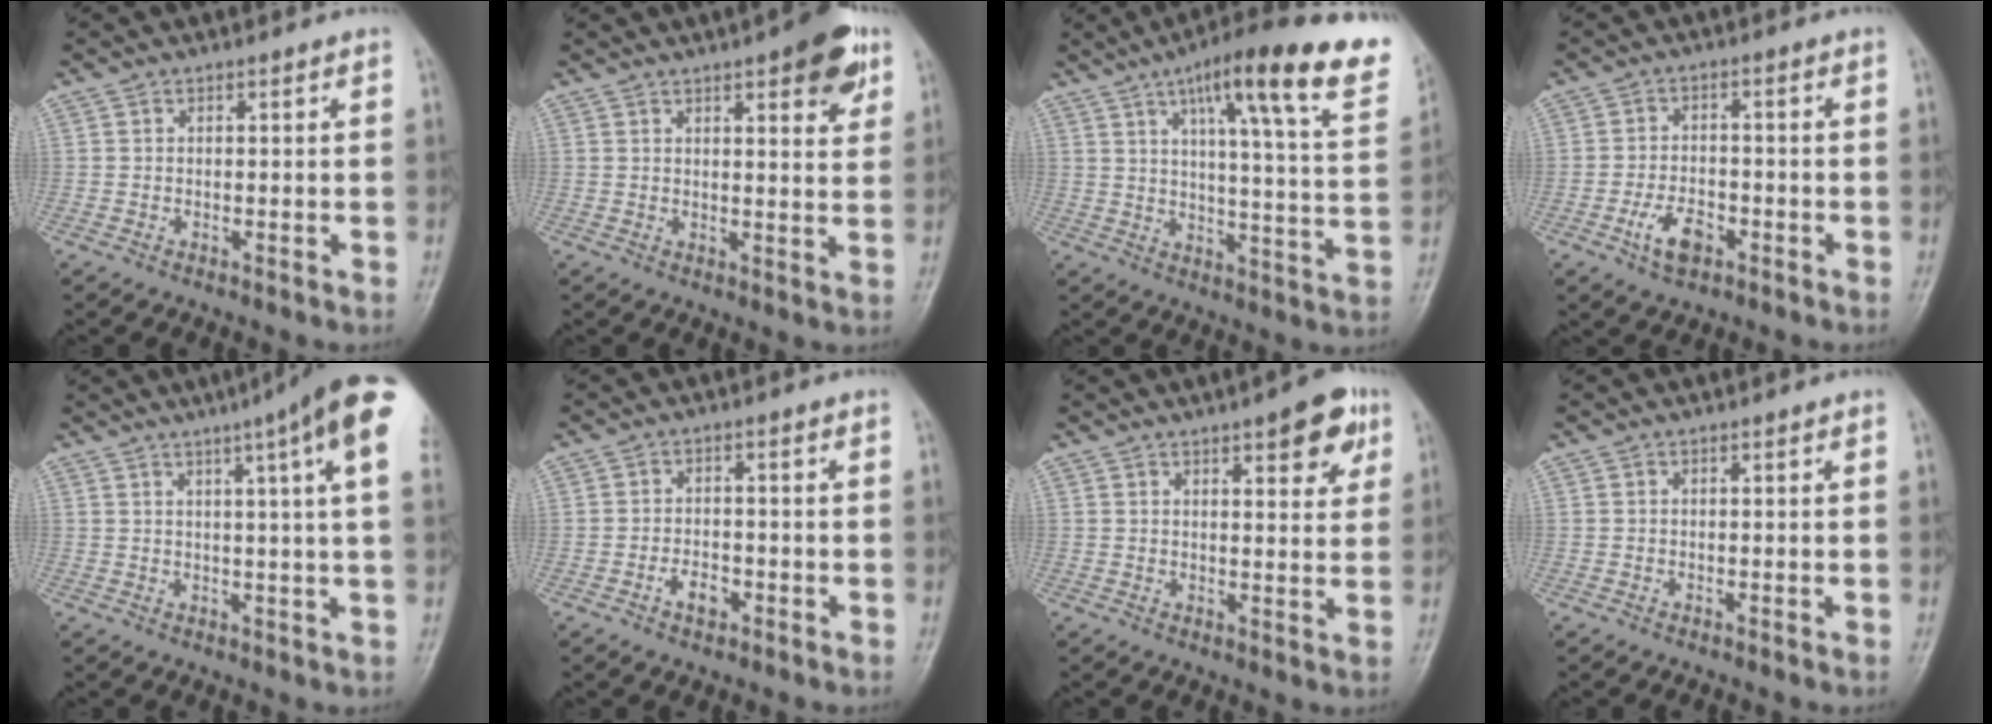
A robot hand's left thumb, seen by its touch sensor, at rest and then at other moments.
{"total": 9.4, "force": [5.1, 2.8, 7.4], "torque": [-0.074, -0.018, 0.059]}
{"total": 23.3, "force": [13.5, 4.2, 18.5], "torque": [-0.243, -0.033, 0.180]}
{"total": 5.9, "force": [-2.8, 3.3, 4.0], "torque": [-0.067, 0.016, -0.050]}
{"total": 15.8, "force": [8.5, 0.9, 13.3], "torque": [-0.179, -0.002, 0.091]}
{"total": 3.4, "force": [-1.7, 2.0, 2.2], "torque": [-0.030, 0.014, -0.028]}
{"total": 8.3, "force": [4.3, 2.9, 6.5], "torque": [-0.060, -0.015, 0.052]}
{"total": 0.0}